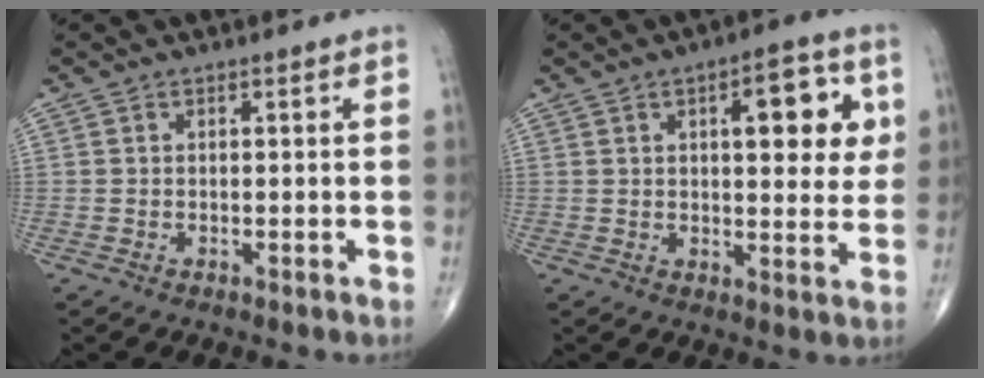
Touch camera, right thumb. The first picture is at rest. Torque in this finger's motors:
{"motor_torque": [1.24, 3.14, 1.23, 0.27, 0.06]}